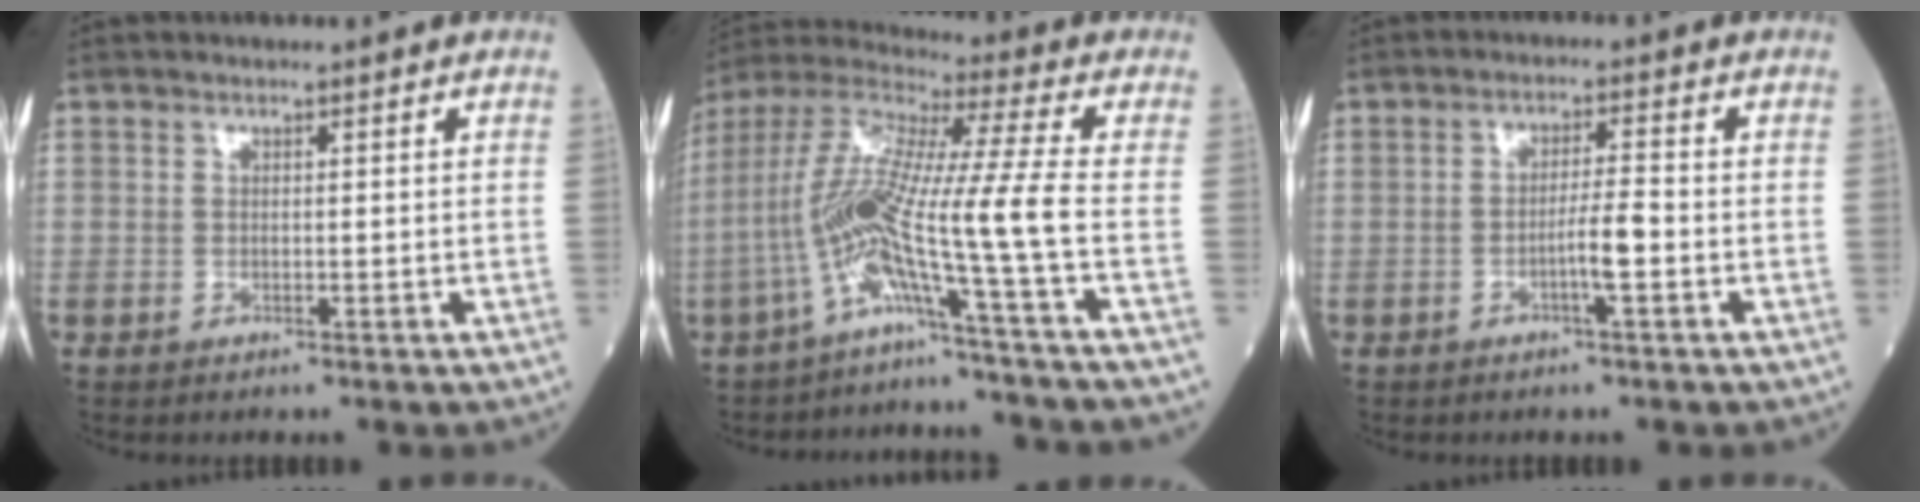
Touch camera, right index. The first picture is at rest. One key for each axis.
{"total": 13.8, "fx": -5.2, "fy": -2.6, "fz": 12.5, "tx": -0.262, "ty": 0.011, "tz": -0.110}
{"total": 3.8, "fx": -1.3, "fy": -0.2, "fz": 3.6, "tx": -0.063, "ty": -0.002, "tz": -0.025}